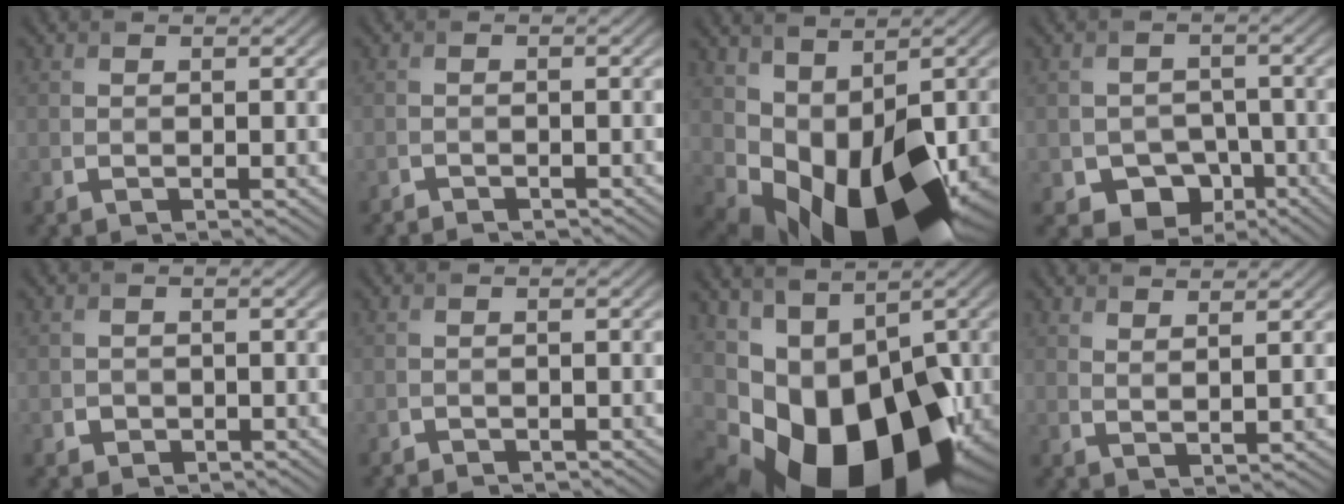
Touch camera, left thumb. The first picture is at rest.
{"total": 1.2, "force": [-1.0, -0.2, -0.6], "torque": [0.014, 0.000, -0.021]}
{"total": 14.3, "force": [-1.6, 8.2, 11.6], "torque": [-0.207, -0.034, 0.000]}
{"total": 5.3, "force": [-2.9, 4.1, 1.7], "torque": [-0.030, -0.011, -0.052]}
{"total": 1.0, "force": [-0.6, 0.6, -0.5], "torque": [0.012, -0.005, -0.013]}
{"total": 0.9, "force": [-0.7, -0.1, -0.6], "torque": [0.011, -0.002, -0.013]}
{"total": 17.0, "force": [-3.9, 11.5, 11.8], "torque": [-0.198, -0.029, -0.031]}
{"total": 2.7, "force": [2.4, 0.2, 1.2], "torque": [-0.010, -0.009, 0.043]}